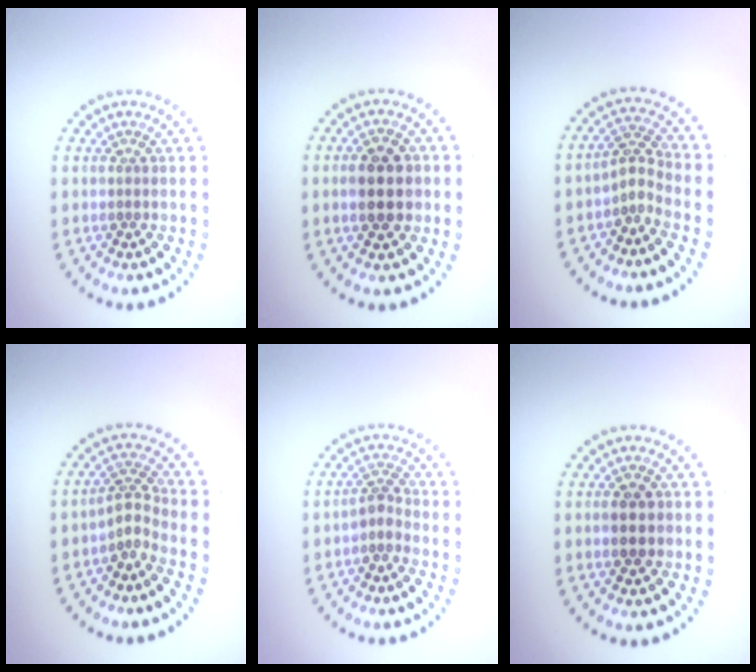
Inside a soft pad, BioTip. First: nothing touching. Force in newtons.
{"total": 4.4, "press": 4.4, "slide": 0.1}
{"total": 2.1, "press": 1.5, "slide": 1.5}
{"total": 2.3, "press": 1.5, "slide": 1.7}
{"total": 2.0, "press": 1.5, "slide": 1.3}
{"total": 2.5, "press": 2.5, "slide": 0.1}